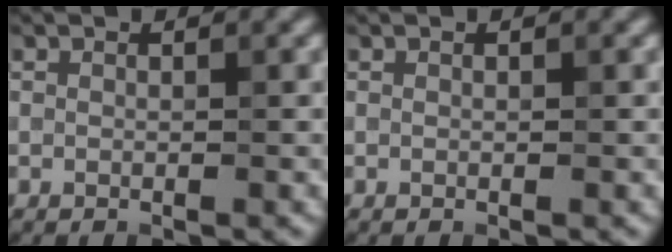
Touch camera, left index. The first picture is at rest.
{"total": 0.0}